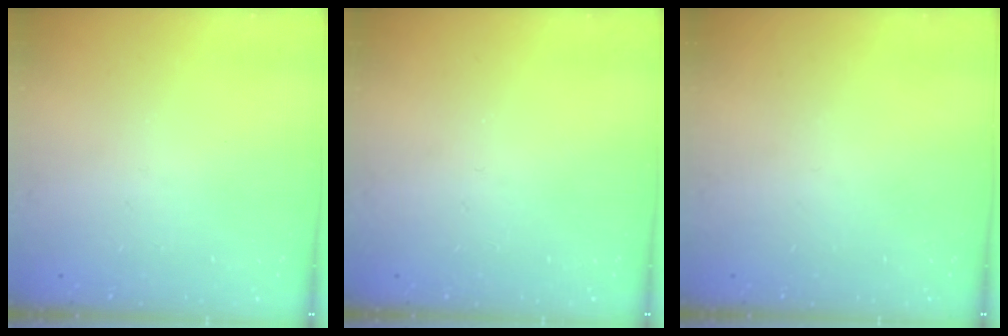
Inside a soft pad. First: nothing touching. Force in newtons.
{"total": 0.0}
{"total": 0.0}